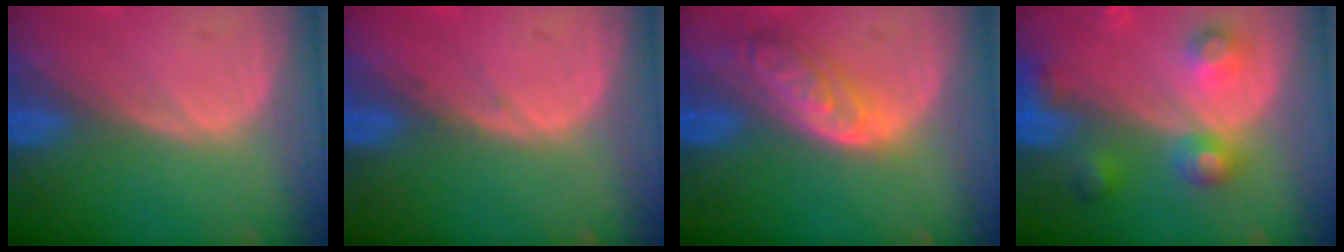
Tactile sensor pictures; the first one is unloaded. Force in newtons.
{"total": 0.6, "press": 0.3, "slide": 0.5}
{"total": 6.3, "press": 5.7, "slide": 2.8}
{"total": 5.9, "press": 5.8, "slide": 0.4}